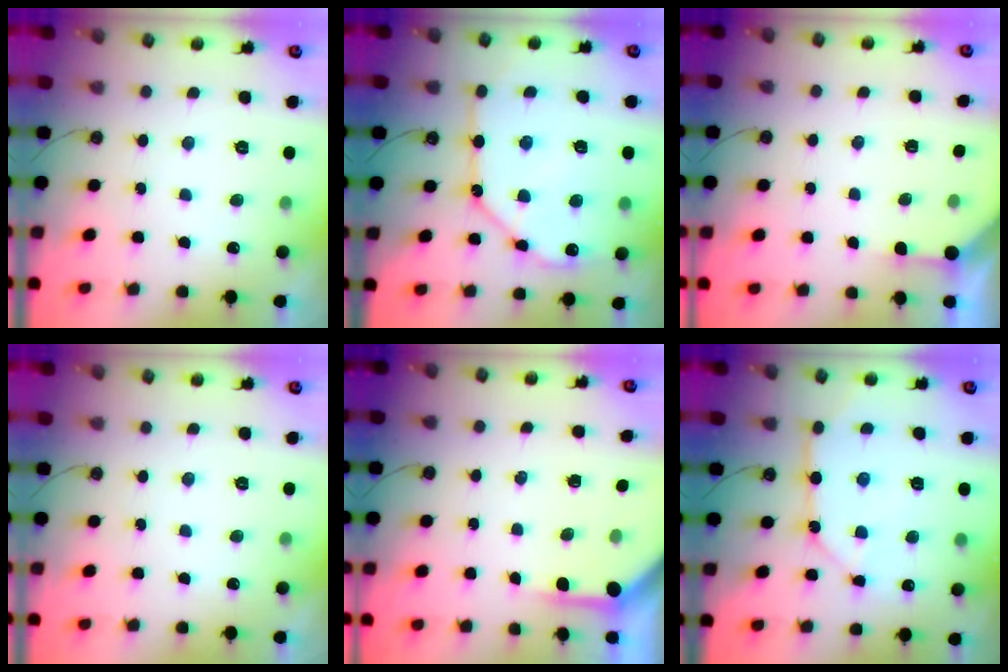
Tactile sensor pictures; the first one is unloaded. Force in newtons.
{"total": 14.2, "press": 14.1, "slide": 1.5}
{"total": 2.2, "press": 2.2, "slide": 0.3}
{"total": 0.0}
{"total": 3.9, "press": 3.8, "slide": 0.3}
{"total": 12.8, "press": 12.7, "slide": 1.5}